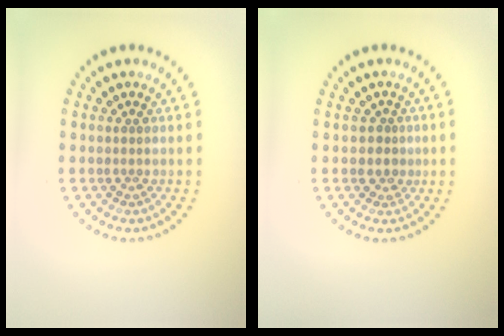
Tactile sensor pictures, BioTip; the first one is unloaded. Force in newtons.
{"total": 1.2, "press": 0.9, "slide": 0.8}